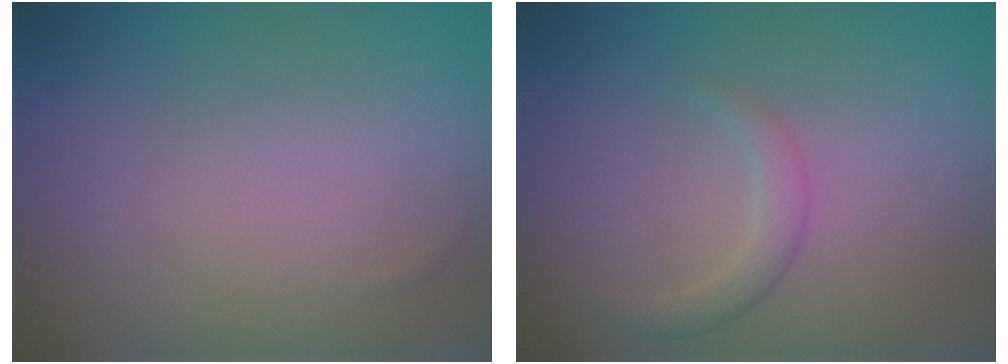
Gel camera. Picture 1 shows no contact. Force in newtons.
{"total": 1.8, "press": 1.8, "slide": 0.1}